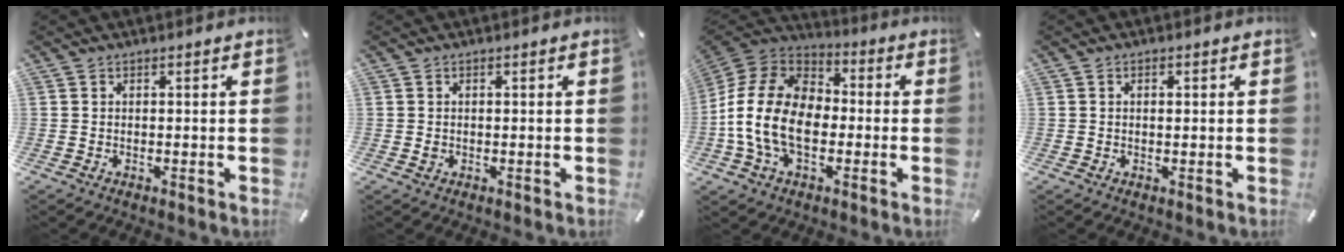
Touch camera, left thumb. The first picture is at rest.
{"total": 1.0, "force": [-0.1, 0.7, 0.6], "torque": [-0.012, 0.002, -0.003]}
{"total": 17.2, "force": [-4.6, 11.9, 11.5], "torque": [-0.250, 0.041, -0.088]}
{"total": 1.1, "force": [0.1, 0.7, 0.9], "torque": [-0.019, 0.004, 0.000]}